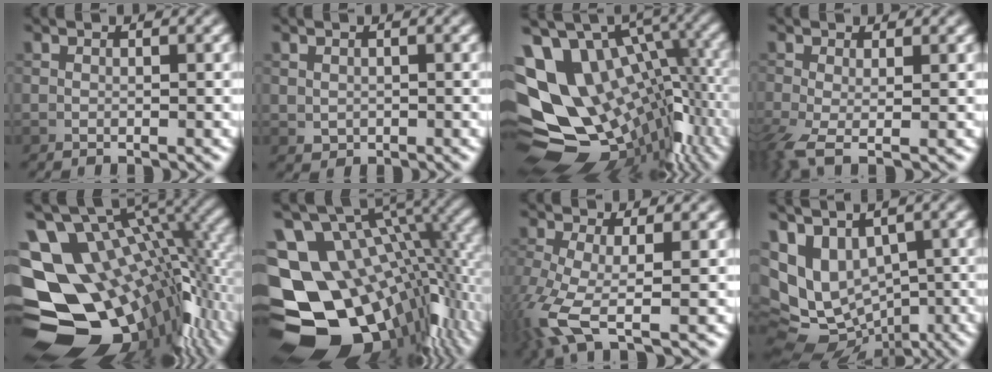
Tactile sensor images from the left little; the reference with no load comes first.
{"total": 0.9, "force": [0.1, 0.8, 0.3], "torque": [-0.005, -0.005, 0.005]}
{"total": 15.0, "force": [0.4, 10.2, 11.0], "torque": [-0.194, -0.013, 0.043]}
{"total": 4.7, "force": [-1.9, 1.9, 3.9], "torque": [-0.099, -0.018, -0.040]}
{"total": 17.0, "force": [-1.5, 10.9, 13.0], "torque": [-0.206, -0.021, 0.012]}
{"total": 17.6, "force": [-3.3, 12.3, 12.2], "torque": [-0.224, -0.021, -0.019]}
{"total": 6.2, "force": [-2.8, 1.8, 5.2], "torque": [-0.138, -0.018, -0.063]}
{"total": 8.7, "force": [0.8, 6.6, 5.6], "torque": [-0.093, -0.002, 0.037]}